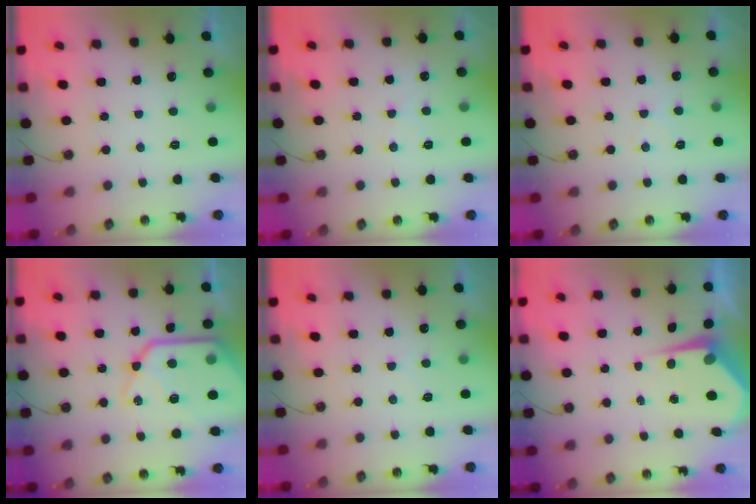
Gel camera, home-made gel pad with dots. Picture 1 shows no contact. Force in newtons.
{"total": 3.7, "press": 3.6, "slide": 0.7}
{"total": 4.6, "press": 4.6, "slide": 0.7}
{"total": 23.6, "press": 23.5, "slide": 2.4}
{"total": 4.4, "press": 4.3, "slide": 0.5}
{"total": 6.0, "press": 5.9, "slide": 0.7}